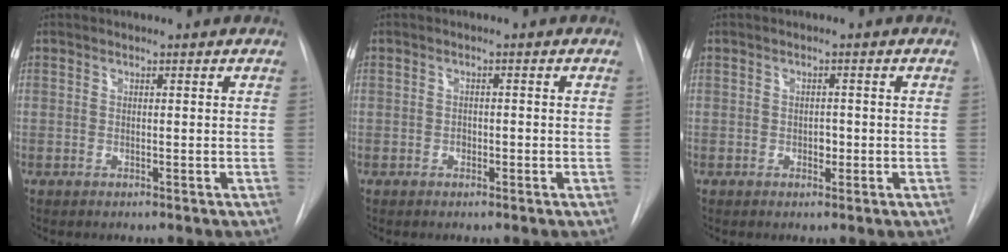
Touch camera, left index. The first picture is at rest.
{"total": 1.3, "force": [-1.1, 0.5, 0.3], "torque": [-0.002, -0.003, -0.017]}
{"total": 1.3, "force": [-1.0, 0.6, 0.5], "torque": [-0.007, -0.005, -0.013]}